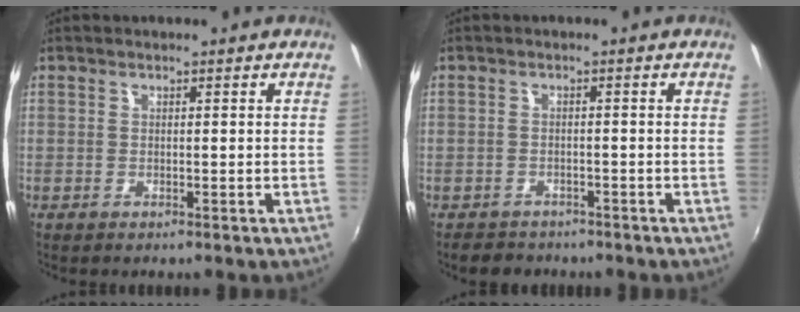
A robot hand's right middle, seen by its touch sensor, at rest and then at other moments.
{"total": 3.6, "force": [-3.0, 2.0, 0.4], "torque": [-0.016, 0.002, -0.050]}